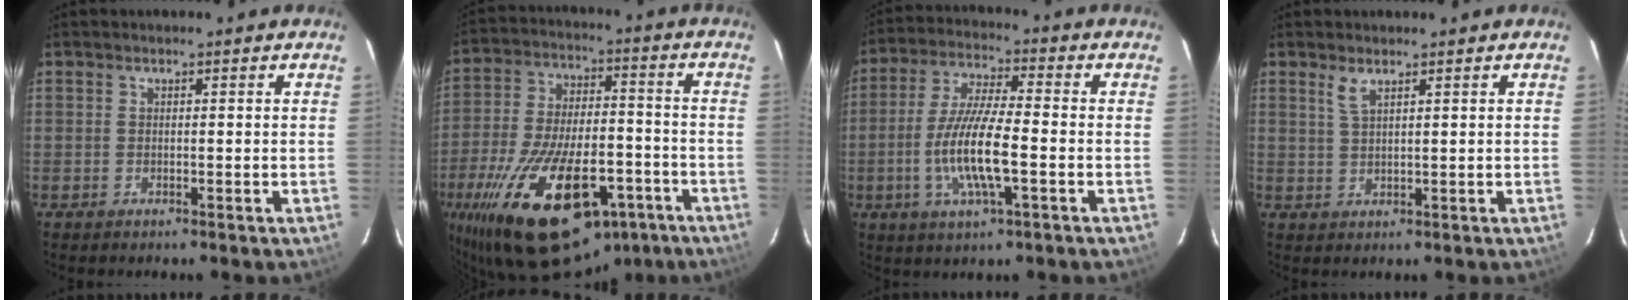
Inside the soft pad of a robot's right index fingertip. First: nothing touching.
{"total": 28.2, "force": [-15.5, 13.0, 19.7], "torque": [-0.373, -0.027, -0.232]}
{"total": 12.0, "force": [-3.1, 2.2, 11.3], "torque": [-0.230, -0.005, -0.060]}
{"total": 2.3, "force": [1.5, 0.5, 1.6], "torque": [-0.034, 0.002, 0.031]}